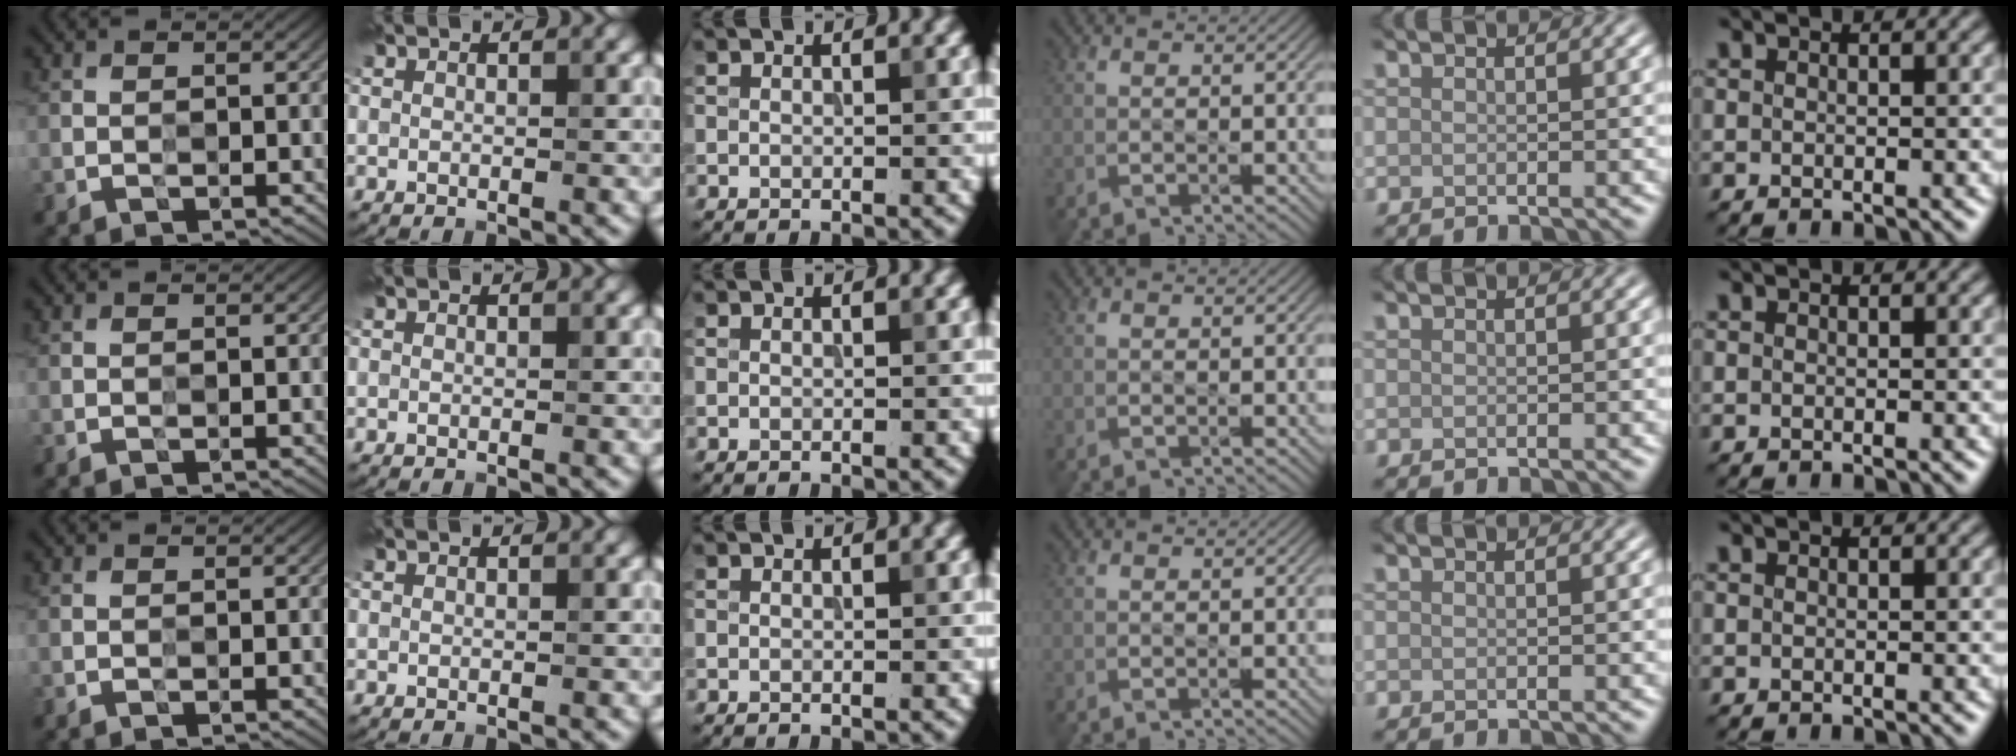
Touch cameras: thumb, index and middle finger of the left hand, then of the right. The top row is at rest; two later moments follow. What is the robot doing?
{"motion": "press", "object": "button"}